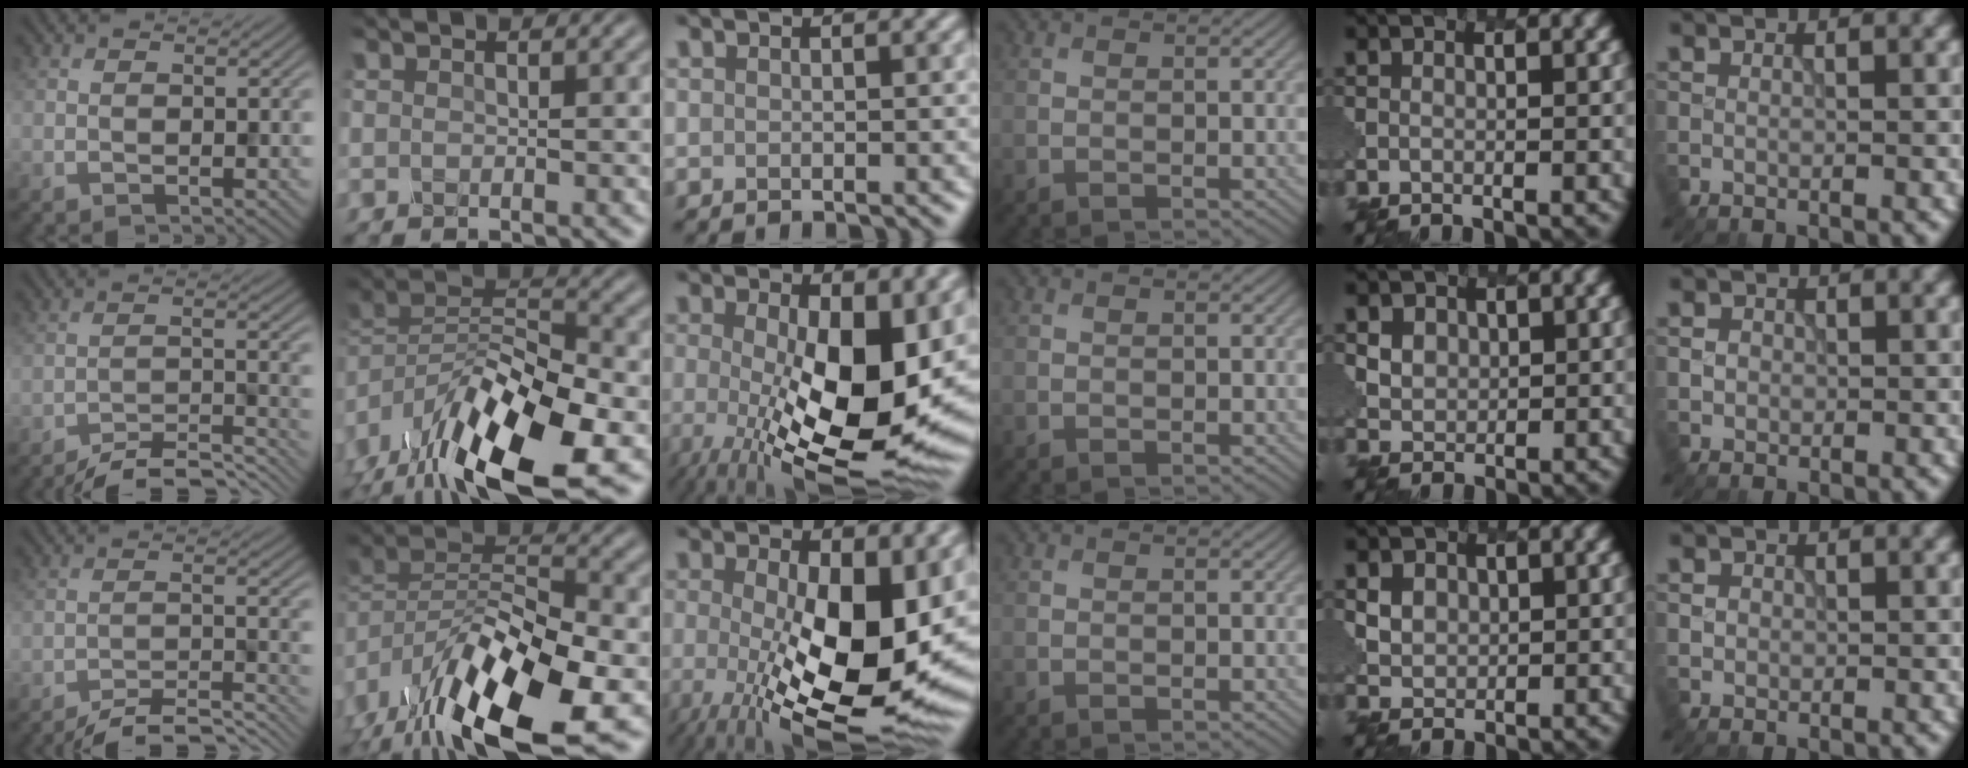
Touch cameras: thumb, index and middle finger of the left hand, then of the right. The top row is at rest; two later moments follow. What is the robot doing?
{"motion": "dispense", "object": "glue stick"}